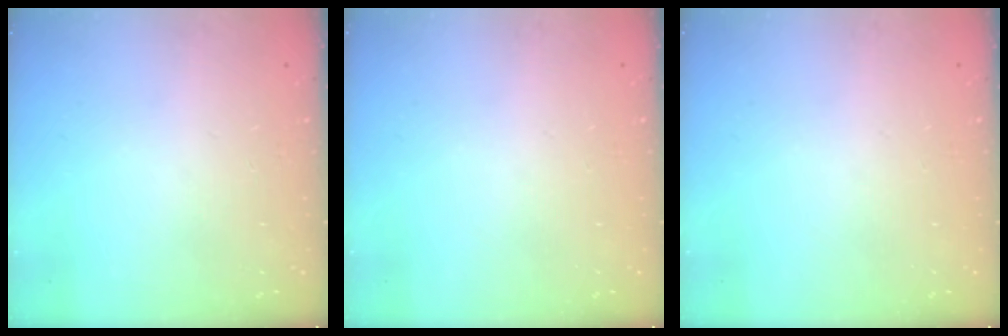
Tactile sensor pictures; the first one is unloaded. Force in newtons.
{"total": 0.0}
{"total": 0.0}